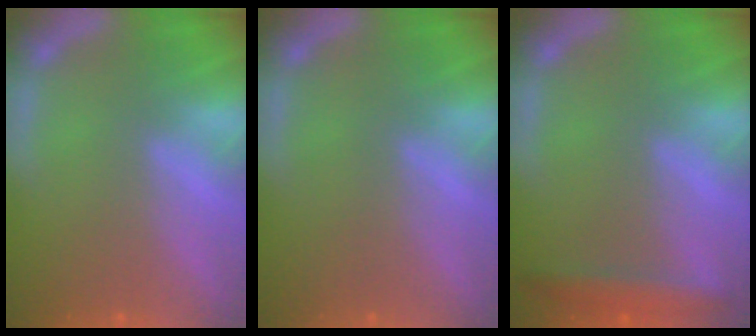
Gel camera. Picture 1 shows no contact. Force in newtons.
{"total": 0.0}
{"total": 2.9}